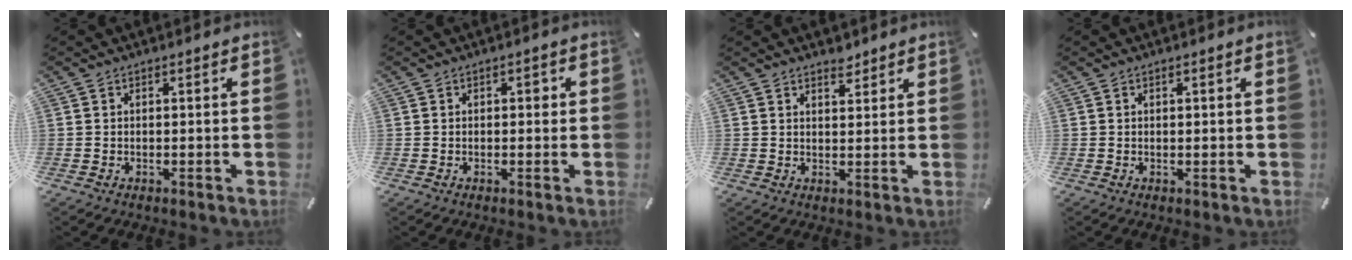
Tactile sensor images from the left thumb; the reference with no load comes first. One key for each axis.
{"total": 1.4, "fx": 0.2, "fy": 0.9, "fz": 1.1, "tx": -0.014, "ty": 0.005, "tz": -0.002}
{"total": 3.0, "fx": 2.6, "fy": 1.2, "fz": 0.8, "tx": -0.003, "ty": -0.014, "tz": 0.046}
{"total": 0.8, "fx": 0.3, "fy": 0.1, "fz": 0.7, "tx": -0.013, "ty": 0.000, "tz": 0.004}